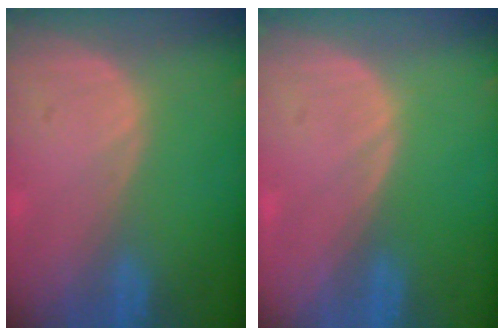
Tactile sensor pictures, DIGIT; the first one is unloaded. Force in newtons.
{"total": 0.0}